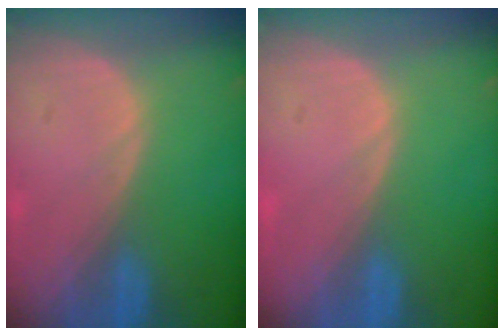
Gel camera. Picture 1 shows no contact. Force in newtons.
{"total": 0.0}